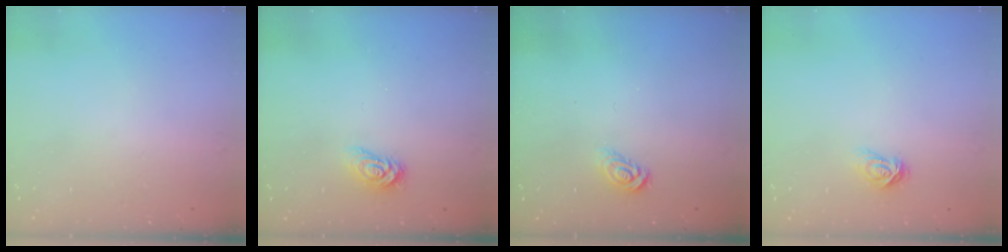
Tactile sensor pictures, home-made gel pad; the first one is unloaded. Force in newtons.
{"total": 4.5, "press": 4.5, "slide": 0.5}
{"total": 3.6, "press": 3.5, "slide": 0.3}
{"total": 4.1, "press": 4.1, "slide": 0.4}